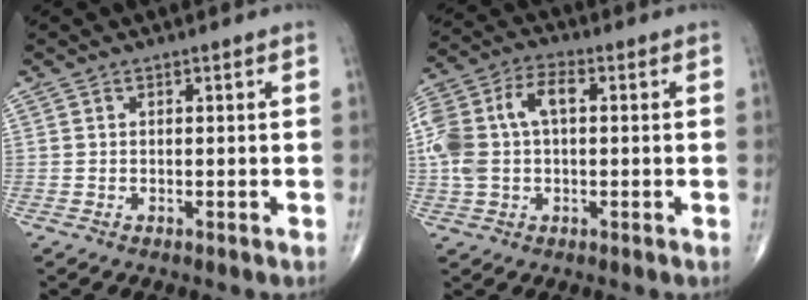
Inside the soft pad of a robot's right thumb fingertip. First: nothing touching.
{"total": 12.8, "force": [1.3, 7.5, 10.3], "torque": [-0.231, 0.037, 0.022]}